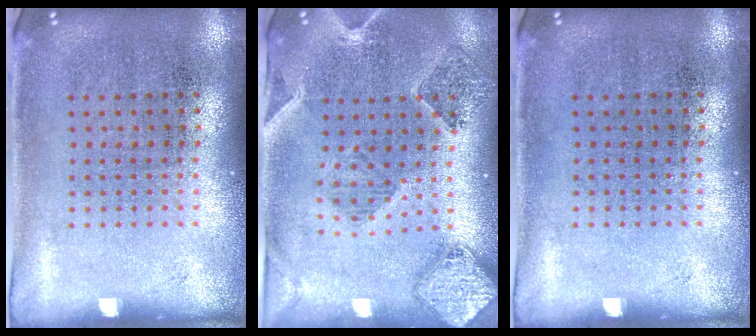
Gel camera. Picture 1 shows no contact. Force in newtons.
{"total": 1.6, "press": 1.5, "slide": 0.4}
{"total": 0.0}